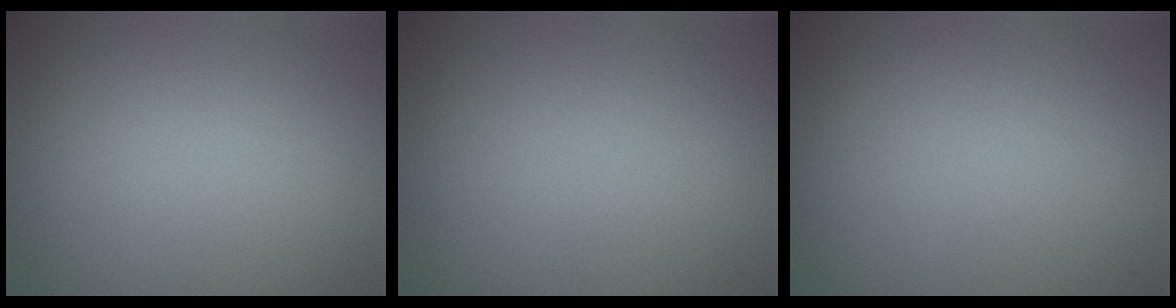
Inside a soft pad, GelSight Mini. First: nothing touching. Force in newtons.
{"total": 0.0}
{"total": 0.0}